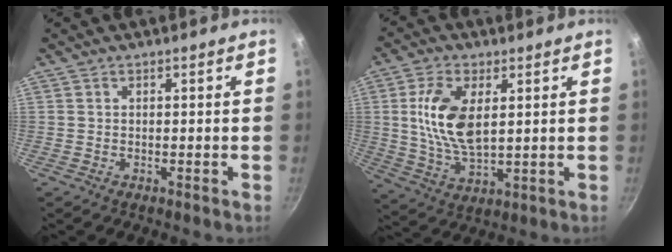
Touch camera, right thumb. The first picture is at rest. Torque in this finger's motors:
{"motor_torque": [-0.42, 0.85, 1.09, 0.18, 0.21]}